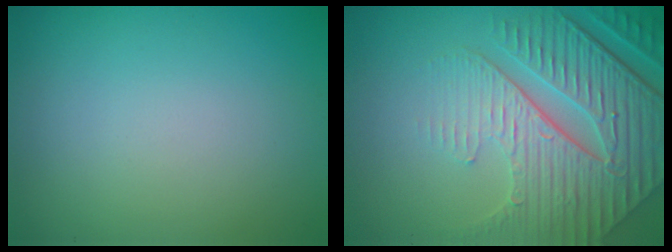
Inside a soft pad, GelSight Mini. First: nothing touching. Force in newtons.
{"total": 8.3, "press": 6.0, "slide": 5.8}